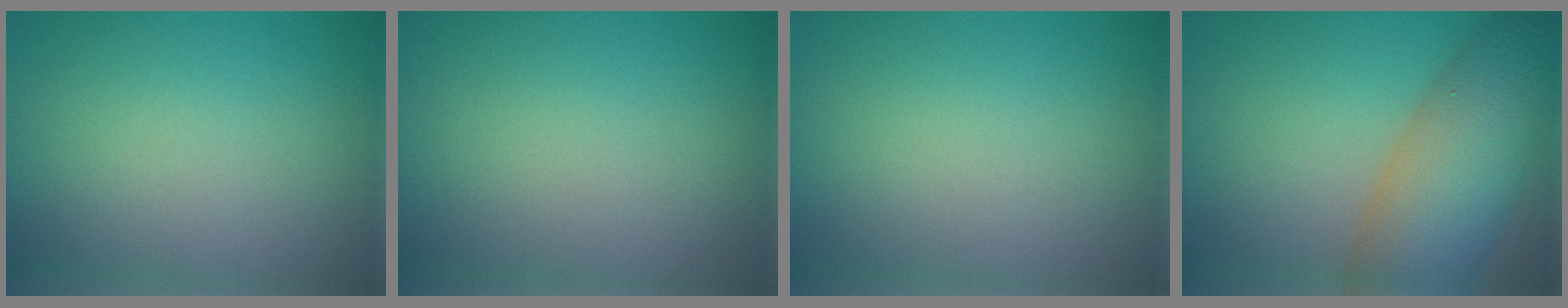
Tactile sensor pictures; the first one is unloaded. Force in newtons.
{"total": 0.0}
{"total": 0.0}
{"total": 10.1, "press": 10.1, "slide": 0.6}